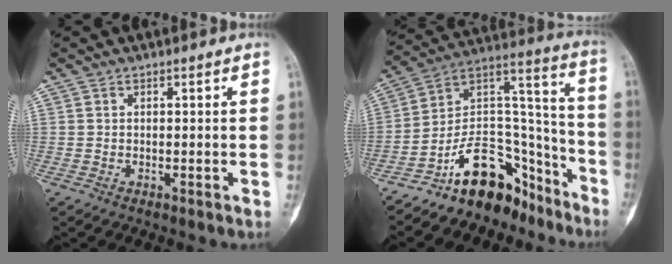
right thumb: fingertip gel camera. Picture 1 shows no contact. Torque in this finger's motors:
{"motor_torque": [2.92, -0.81, 0.98, -1.79, 0.11]}